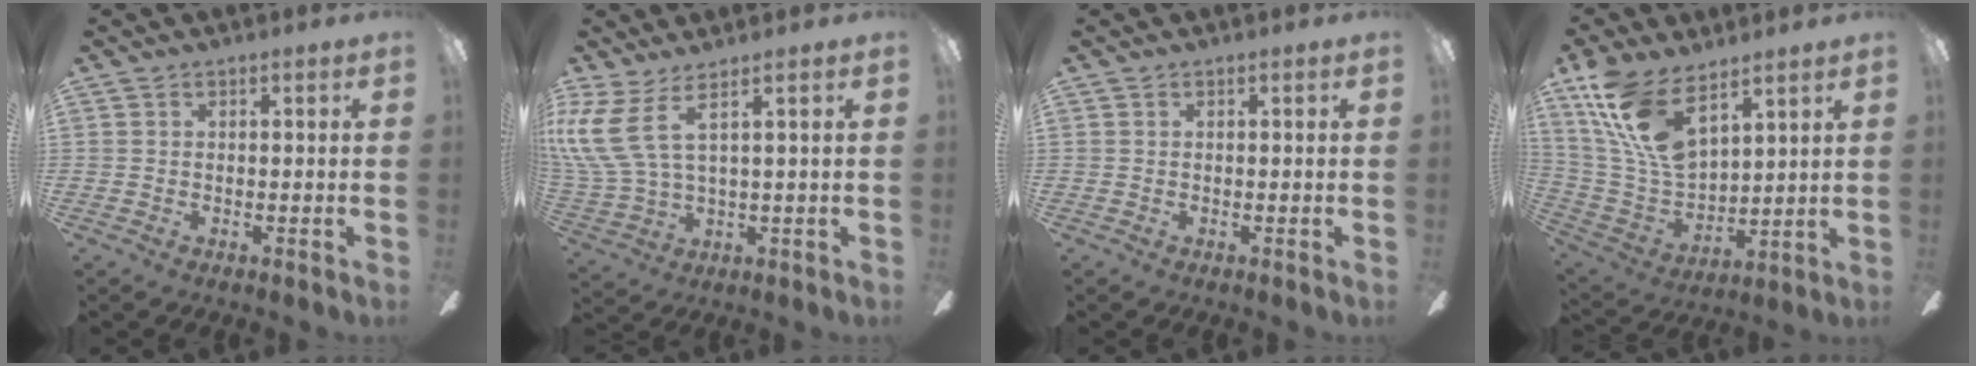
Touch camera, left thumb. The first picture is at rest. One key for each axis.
{"total": 11.1, "fx": 5.5, "fy": 4.4, "fz": 8.7, "tx": -0.200, "ty": -0.026, "tz": 0.105}
{"total": 0.0}
{"total": 17.1, "fx": 10.8, "fy": 7.6, "fz": 10.8, "tx": -0.247, "ty": -0.051, "tz": 0.197}